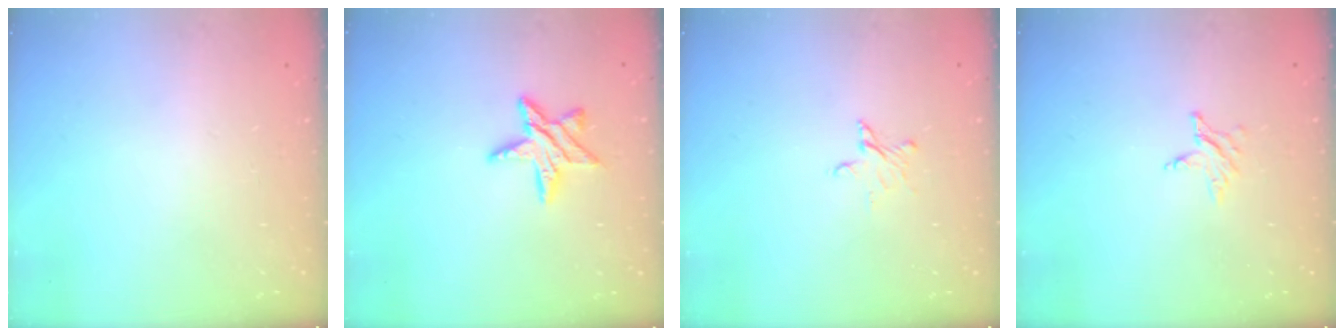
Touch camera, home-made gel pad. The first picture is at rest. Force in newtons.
{"total": 10.0, "press": 10.0, "slide": 0.6}
{"total": 3.4, "press": 3.4, "slide": 0.3}
{"total": 2.8, "press": 2.7, "slide": 0.4}